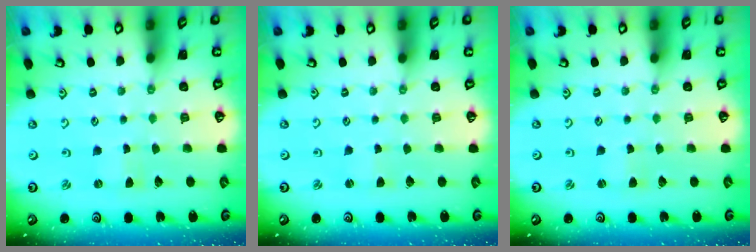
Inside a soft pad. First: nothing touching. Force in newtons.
{"total": 0.9, "press": 0.8, "slide": 0.2}
{"total": 1.2, "press": 1.2, "slide": 0.2}